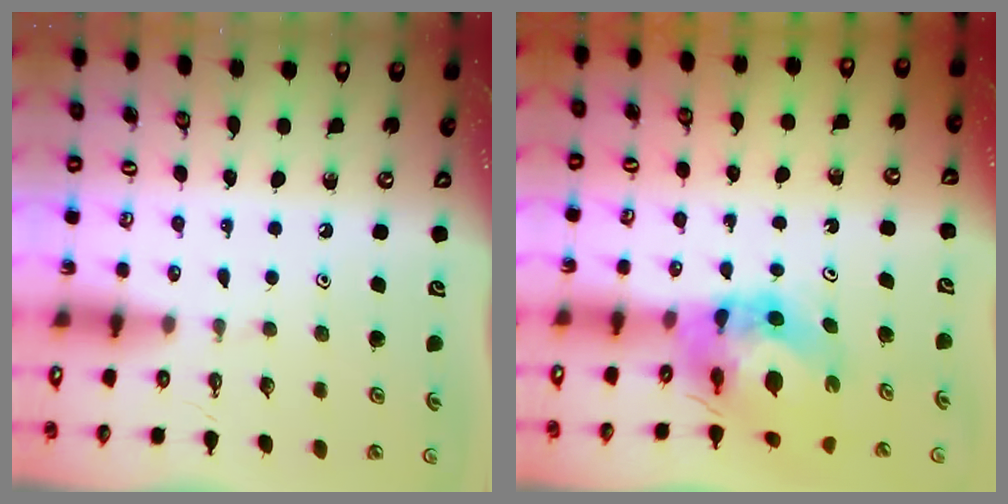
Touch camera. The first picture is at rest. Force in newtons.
{"total": 9.0, "press": 9.0, "slide": 0.9}